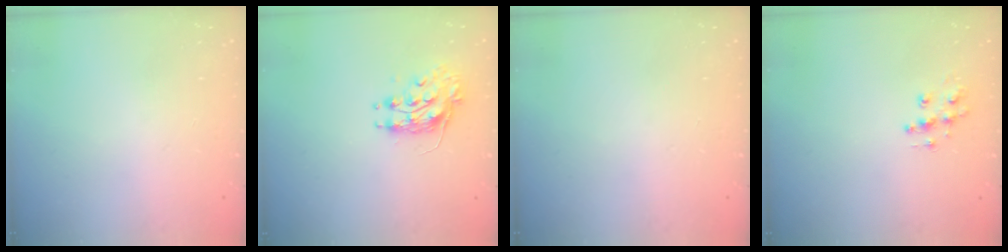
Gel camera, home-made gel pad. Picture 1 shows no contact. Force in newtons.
{"total": 8.3, "press": 8.3, "slide": 0.2}
{"total": 0.0}
{"total": 9.0, "press": 9.0, "slide": 0.5}